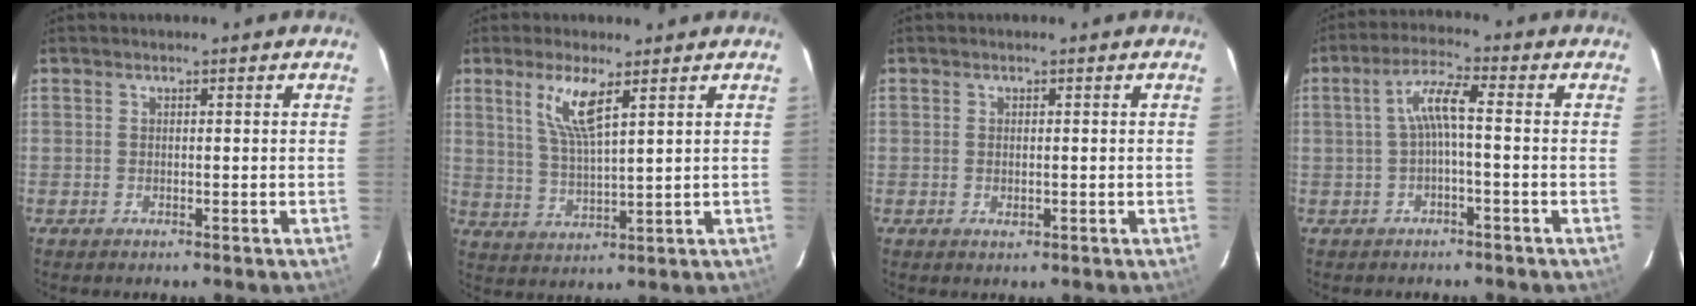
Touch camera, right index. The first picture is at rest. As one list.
[{"total": 7.1, "force": [3.7, 1.2, 5.9], "torque": [-0.120, -0.007, 0.078]}, {"total": 1.2, "force": [-0.1, 0.8, 0.9], "torque": [-0.014, -0.001, 0.000]}, {"total": 5.0, "force": [-0.7, 0.5, 4.9], "torque": [-0.104, 0.012, -0.011]}]